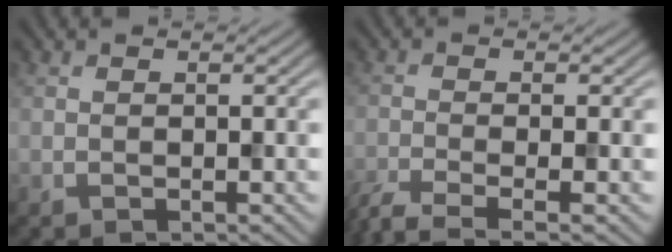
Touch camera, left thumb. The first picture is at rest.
{"total": 5.5, "force": [-3.8, 1.1, 3.8], "torque": [-0.064, -0.012, -0.078]}